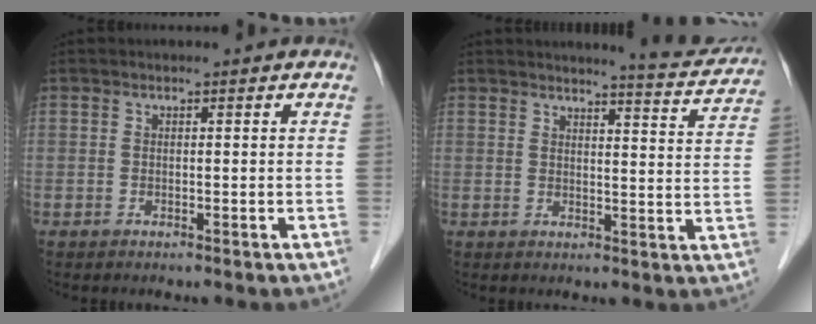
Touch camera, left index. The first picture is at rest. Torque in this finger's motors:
{"motor_torque": [0.15, -0.23, 0.30, 0.05]}